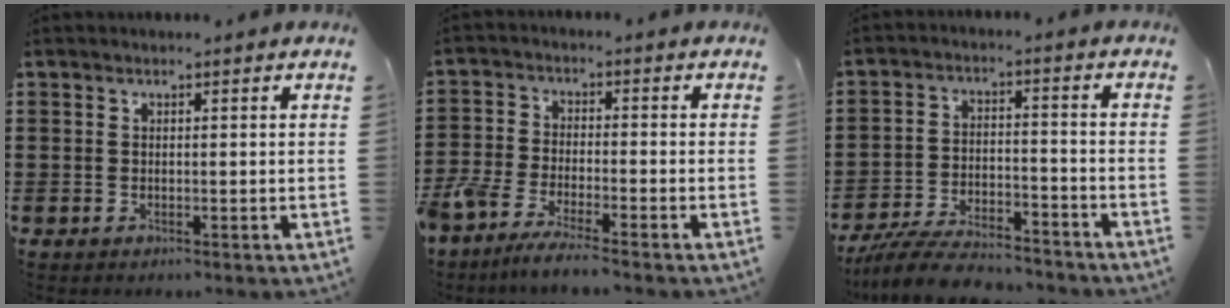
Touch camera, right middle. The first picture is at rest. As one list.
[{"total": 4.9, "force": [-4.7, 0.2, 1.5], "torque": [-0.048, -0.009, -0.099]}, {"total": 7.3, "force": [-6.8, 1.0, 2.4], "torque": [-0.042, 0.011, -0.130]}]